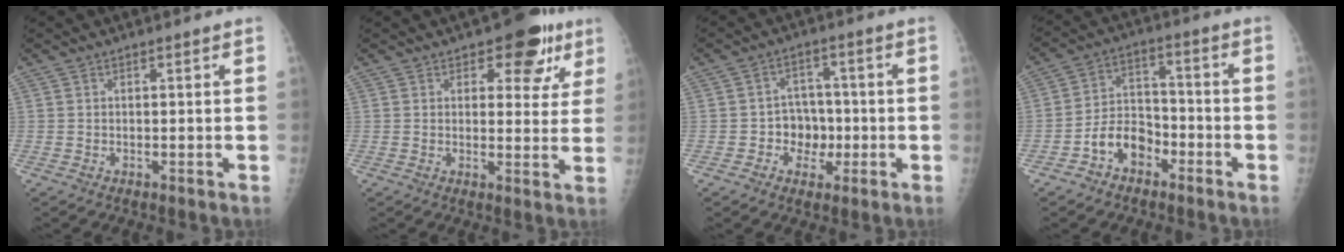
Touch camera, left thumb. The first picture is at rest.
{"total": 9.2, "force": [5.0, 5.1, 5.8], "torque": [-0.023, -0.015, 0.057]}
{"total": 6.3, "force": [-1.5, 5.4, 2.9], "torque": [-0.003, 0.017, -0.029]}
{"total": 8.4, "force": [-4.5, 5.7, 4.3], "torque": [-0.054, 0.042, -0.083]}